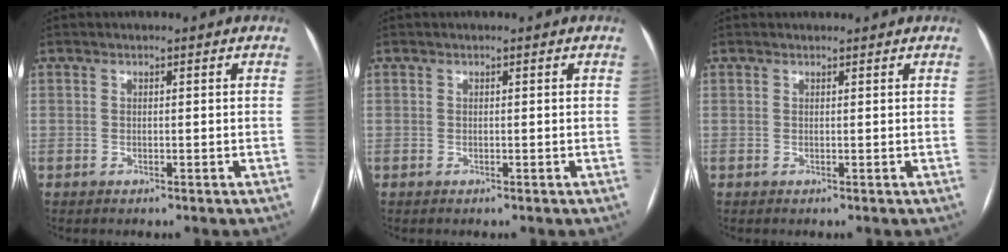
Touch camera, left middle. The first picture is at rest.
{"total": 0.0}
{"total": 1.1, "force": [1.0, 0.3, 0.1], "torque": [-0.010, 0.012, 0.017]}